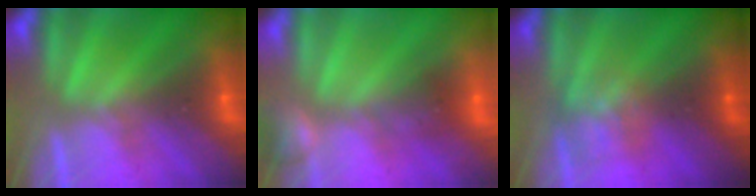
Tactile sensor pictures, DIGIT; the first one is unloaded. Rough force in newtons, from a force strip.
{"total": 2.4}
{"total": 2.8}